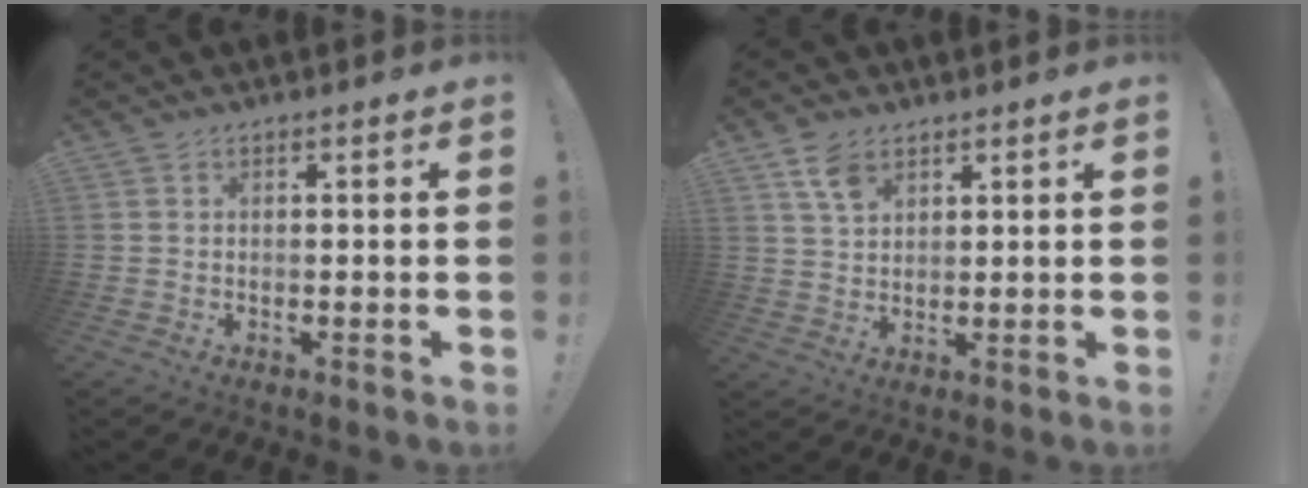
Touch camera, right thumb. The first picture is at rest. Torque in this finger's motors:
{"motor_torque": [0.05, 0.13, 0.17, 0.55, 0.02]}